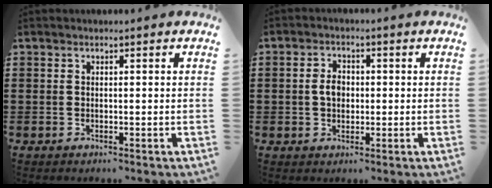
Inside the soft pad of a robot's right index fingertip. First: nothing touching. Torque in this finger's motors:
{"motor_torque": [0.23, 0.39, 0.43, 0.07]}